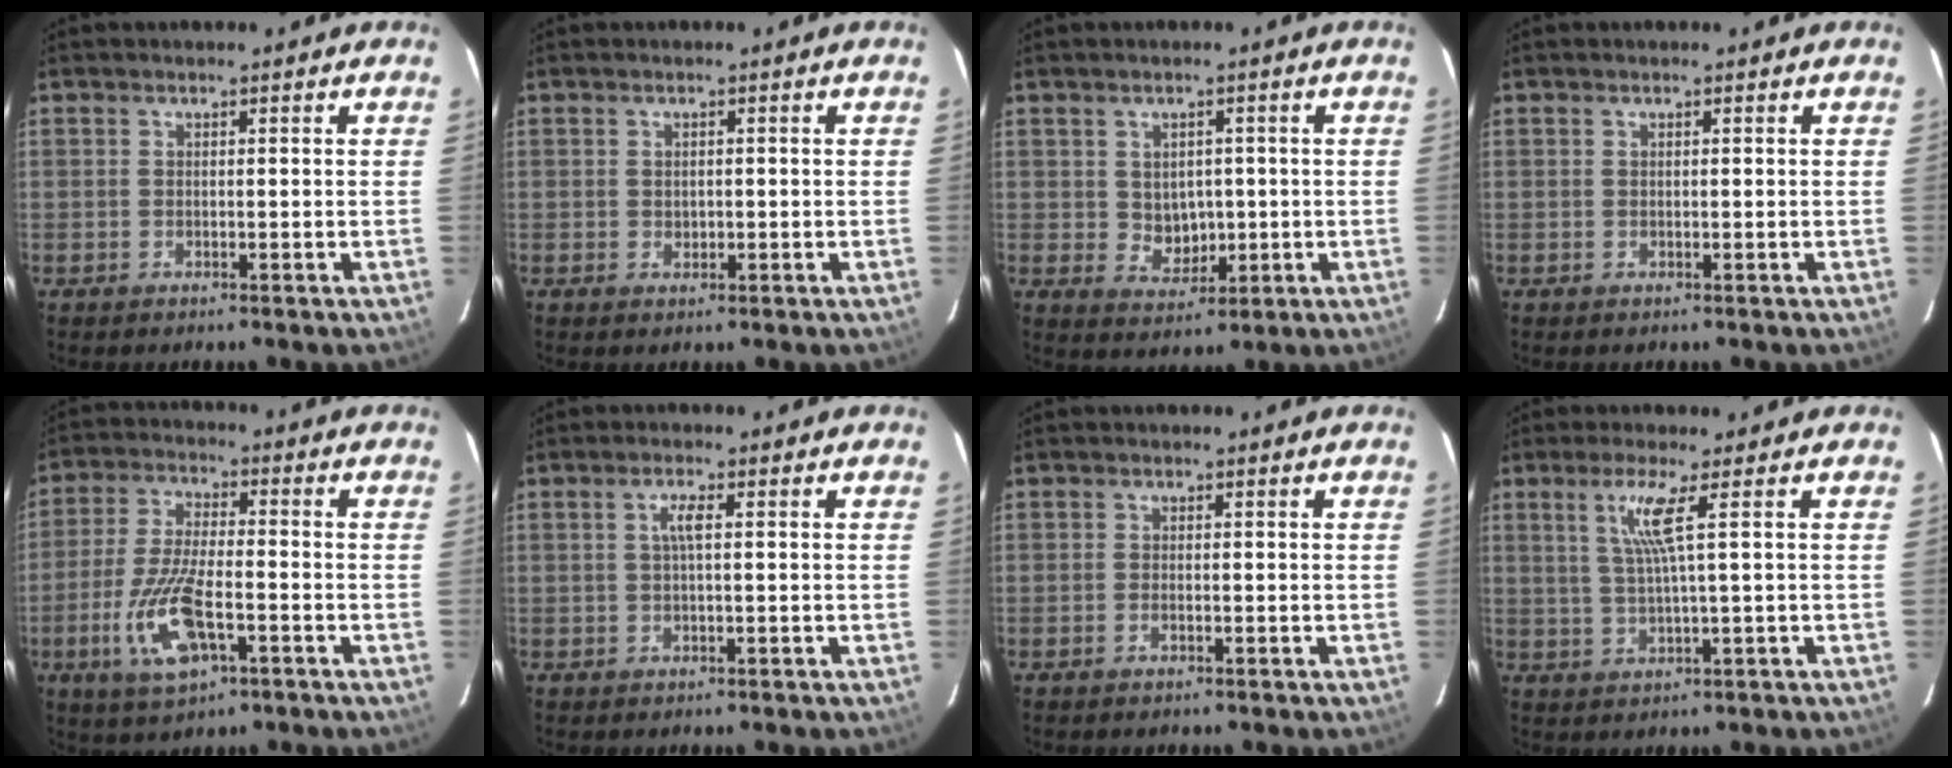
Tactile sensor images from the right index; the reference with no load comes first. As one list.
[{"total": 1.3, "force": [0.0, 1.2, 0.6], "torque": [-0.008, 0.002, 0.001]}, {"total": 5.0, "force": [0.2, 4.4, 2.5], "torque": [-0.044, 0.003, 0.015]}, {"total": 0.0}, {"total": 12.5, "force": [-4.7, 4.4, 10.7], "torque": [-0.229, -0.012, -0.086]}, {"total": 2.3, "force": [0.3, 0.2, 2.2], "torque": [-0.044, 0.004, 0.004]}, {"total": 0.7, "force": [-0.3, 0.2, 0.6], "torque": [-0.012, 0.000, -0.007]}, {"total": 5.1, "force": [1.9, -1.0, 4.6], "torque": [-0.085, -0.001, 0.040]}]